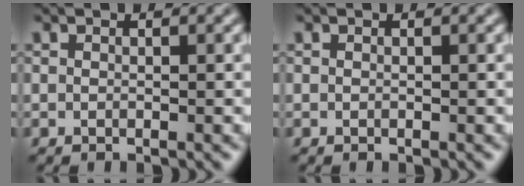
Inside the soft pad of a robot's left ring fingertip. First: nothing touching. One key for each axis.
{"total": 0.0}